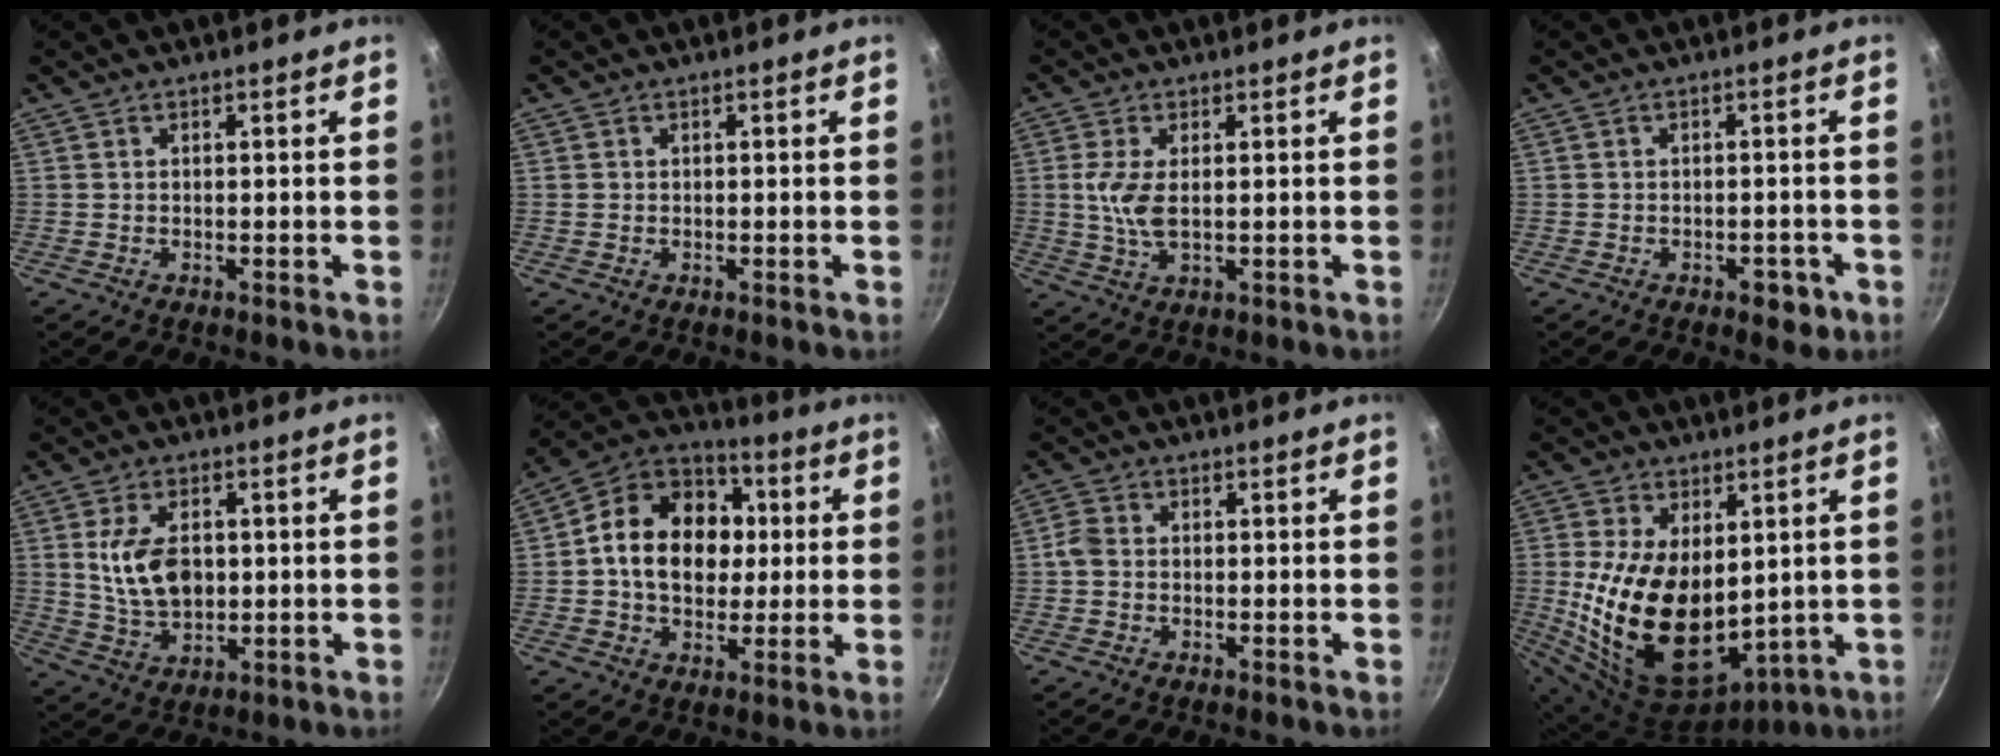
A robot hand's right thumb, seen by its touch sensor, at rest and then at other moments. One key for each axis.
{"total": 0.6, "fx": 0.0, "fy": 0.5, "fz": 0.1, "tx": -0.003, "ty": 0.003, "tz": 0.001}
{"total": 5.7, "fx": 0.6, "fy": 2.4, "fz": 5.1, "tx": -0.112, "ty": -0.004, "tz": 0.011}
{"total": 4.2, "fx": -2.0, "fy": 2.4, "fz": 2.8, "tx": -0.017, "ty": 0.016, "tz": -0.016}
{"total": 10.4, "fx": 1.1, "fy": 6.3, "fz": 8.1, "tx": -0.134, "ty": -0.011, "tz": 0.025}
{"total": 18.0, "fx": 1.4, "fy": 13.8, "fz": 11.4, "tx": -0.159, "ty": 0.023, "tz": 0.008}
{"total": 2.7, "fx": -0.4, "fy": 2.1, "fz": 1.5, "tx": -0.032, "ty": 0.009, "tz": -0.014}
{"total": 20.3, "fx": 1.4, "fy": 12.5, "fz": 15.9, "tx": -0.280, "ty": -0.031, "tz": 0.050}